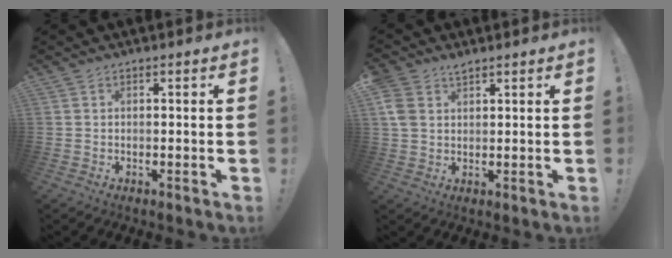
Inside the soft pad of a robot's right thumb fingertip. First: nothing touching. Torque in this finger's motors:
{"motor_torque": [0.01, 0.01, 0.22, 0.24, 0.01]}